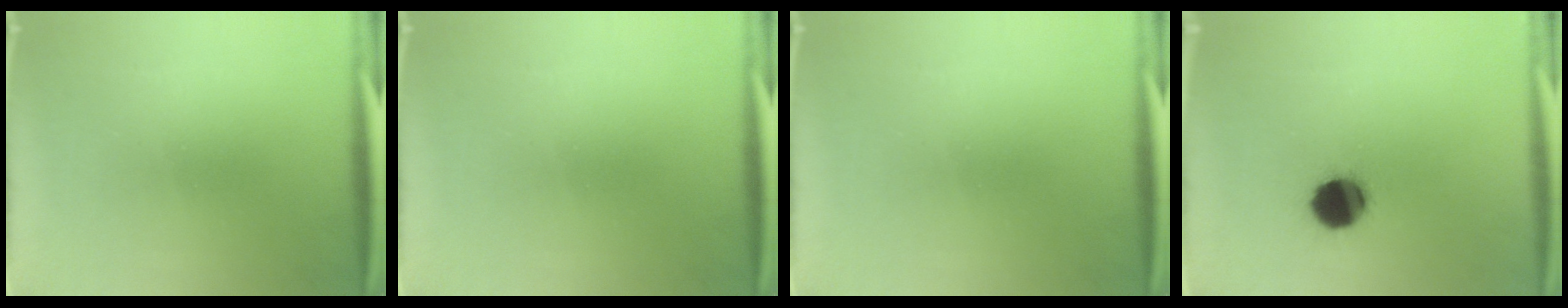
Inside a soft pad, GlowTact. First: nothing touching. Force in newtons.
{"total": 0.0}
{"total": 0.0}
{"total": 10.8}